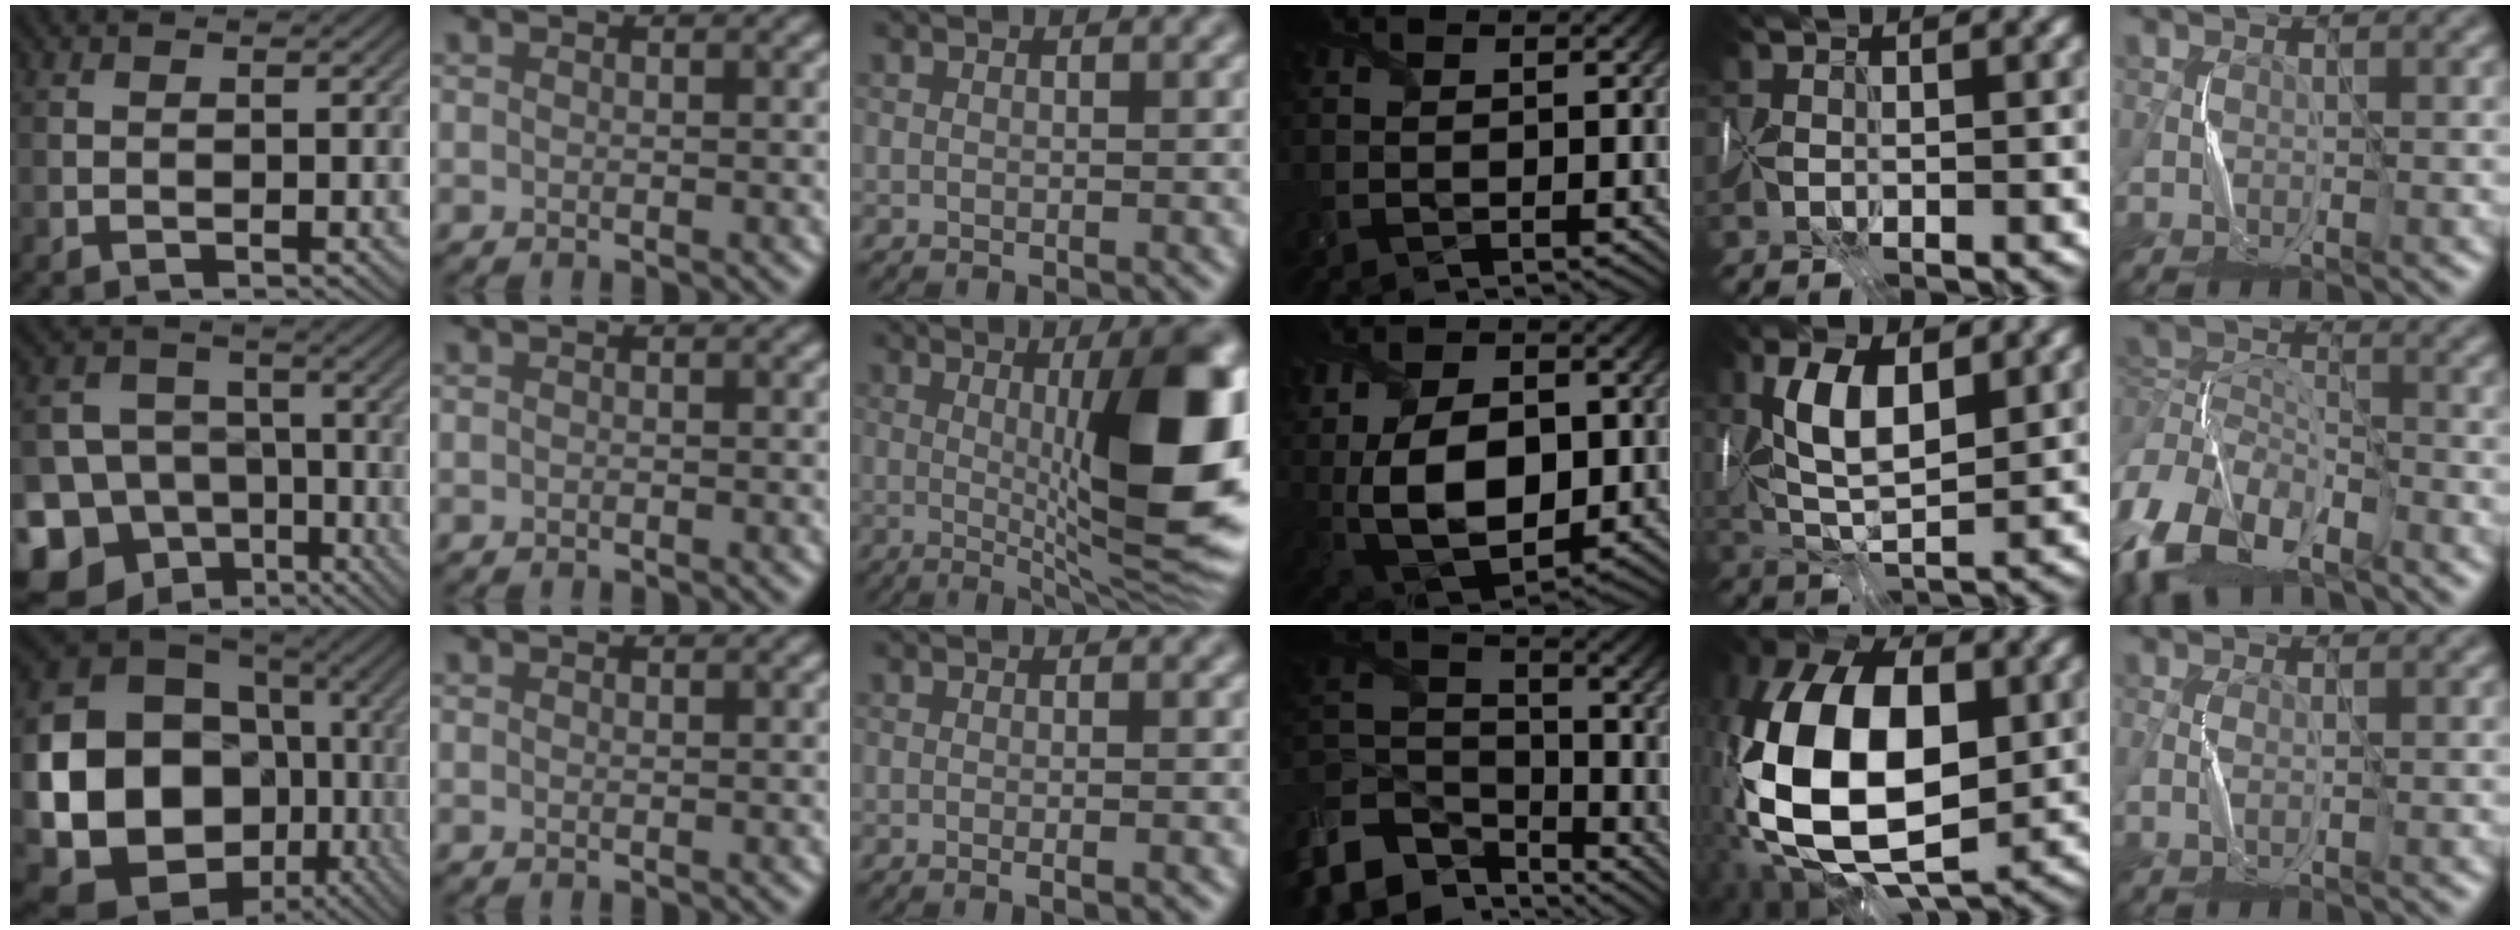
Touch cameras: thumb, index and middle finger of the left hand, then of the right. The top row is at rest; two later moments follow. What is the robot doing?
{"motion": "wrap", "object": "scarf"}